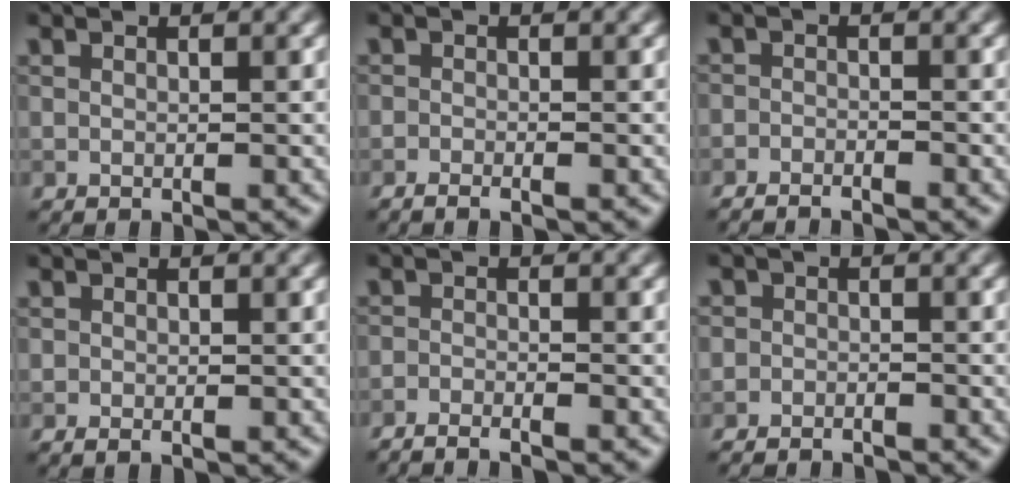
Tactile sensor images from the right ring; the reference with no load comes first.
{"total": 1.2, "force": [-0.8, 0.3, 0.8], "torque": [-0.014, -0.003, -0.016]}
{"total": 1.9, "force": [-1.8, 0.4, 0.6], "torque": [-0.006, 0.001, -0.031]}
{"total": 0.8, "force": [-0.3, 0.5, 0.5], "torque": [-0.007, -0.004, -0.004]}
{"total": 2.7, "force": [-2.3, 0.4, 1.4], "torque": [-0.025, 0.000, -0.045]}
{"total": 2.1, "force": [-1.8, 1.0, 0.1], "torque": [0.013, 0.001, -0.034]}